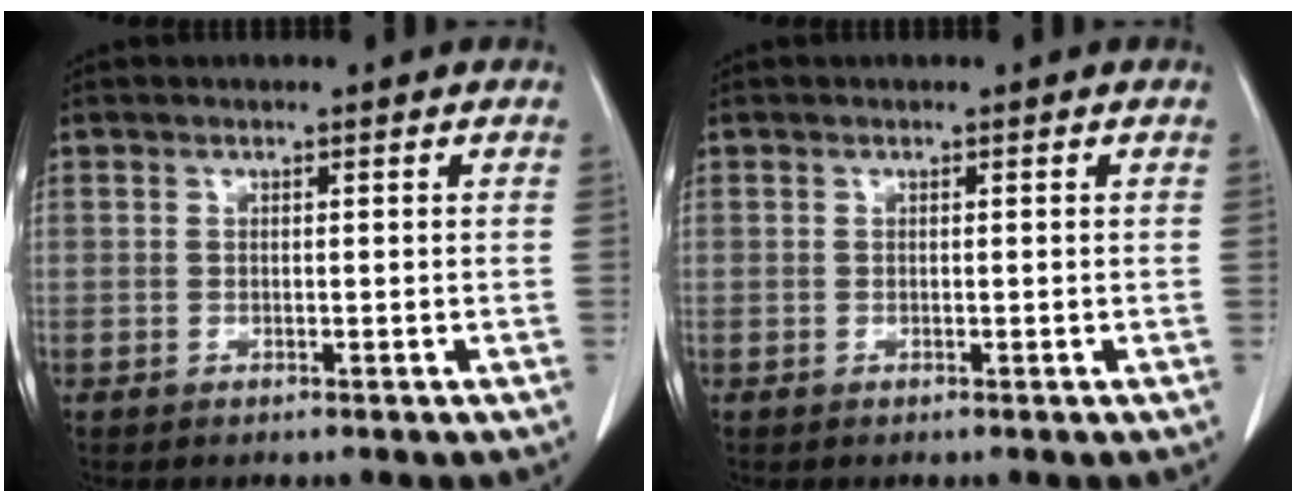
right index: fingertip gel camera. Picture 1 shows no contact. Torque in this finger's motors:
{"motor_torque": [-0.02, 0.00, 0.01, 0.00]}